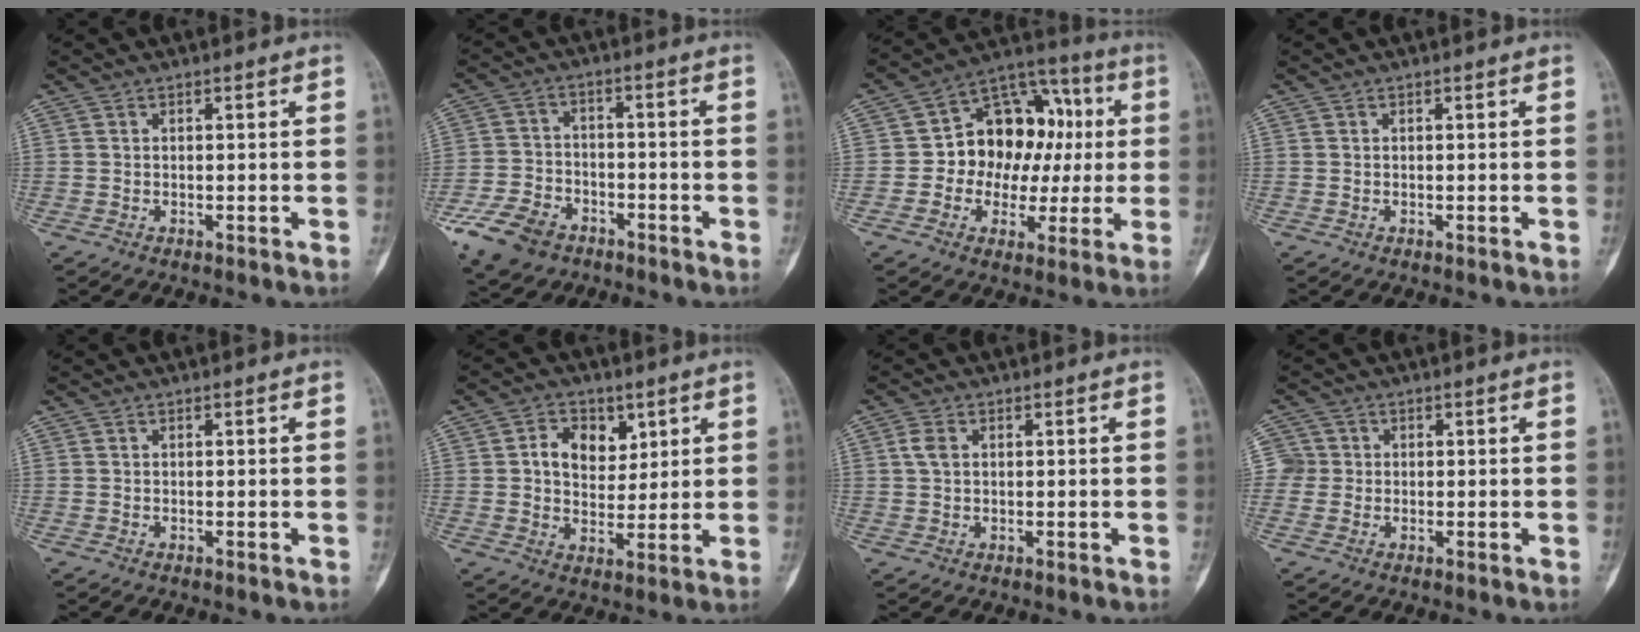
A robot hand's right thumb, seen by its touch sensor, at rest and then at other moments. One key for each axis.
{"total": 10.7, "fx": -6.4, "fy": 7.0, "fz": 5.1, "tx": -0.093, "ty": 0.026, "tz": -0.115}
{"total": 16.4, "fx": 0.8, "fy": 12.4, "fz": 10.7, "tx": -0.099, "ty": 0.037, "tz": 0.005}
{"total": 0.0}
{"total": 0.0}
{"total": 8.0, "fx": 2.7, "fy": 6.0, "fz": 4.5, "tx": -0.036, "ty": -0.009, "tz": 0.045}
{"total": 2.6, "fx": 0.7, "fy": 1.7, "fz": 1.8, "tx": -0.038, "ty": 0.006, "tz": 0.014}
{"total": 3.2, "fx": 0.0, "fy": 3.2, "fz": 0.2, "tx": 0.021, "ty": 0.008, "tz": -0.004}